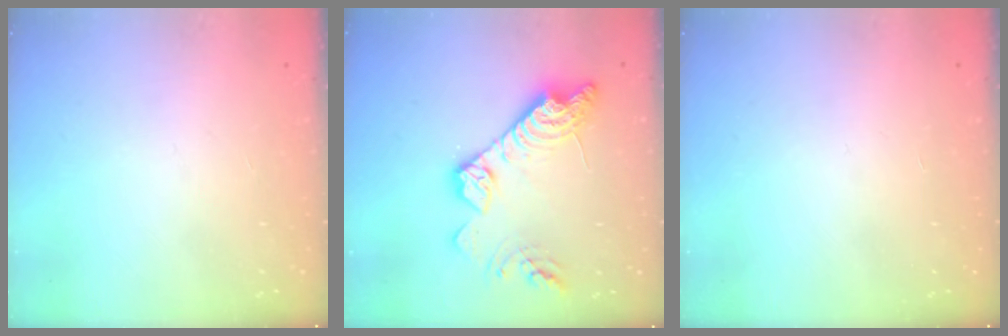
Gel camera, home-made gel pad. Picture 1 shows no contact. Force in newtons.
{"total": 17.2, "press": 17.2, "slide": 1.4}
{"total": 0.0}